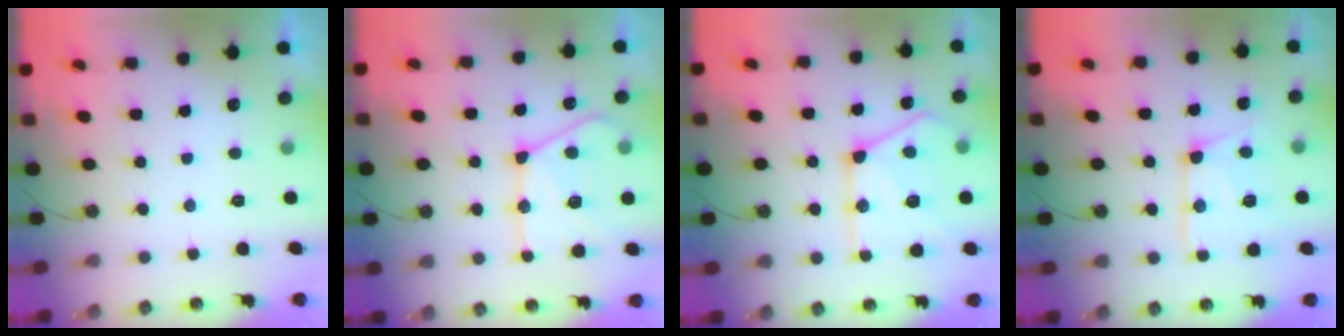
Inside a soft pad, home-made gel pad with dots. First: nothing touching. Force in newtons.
{"total": 19.4, "press": 19.4, "slide": 1.6}
{"total": 19.0, "press": 18.8, "slide": 2.1}
{"total": 14.7, "press": 14.7, "slide": 1.4}